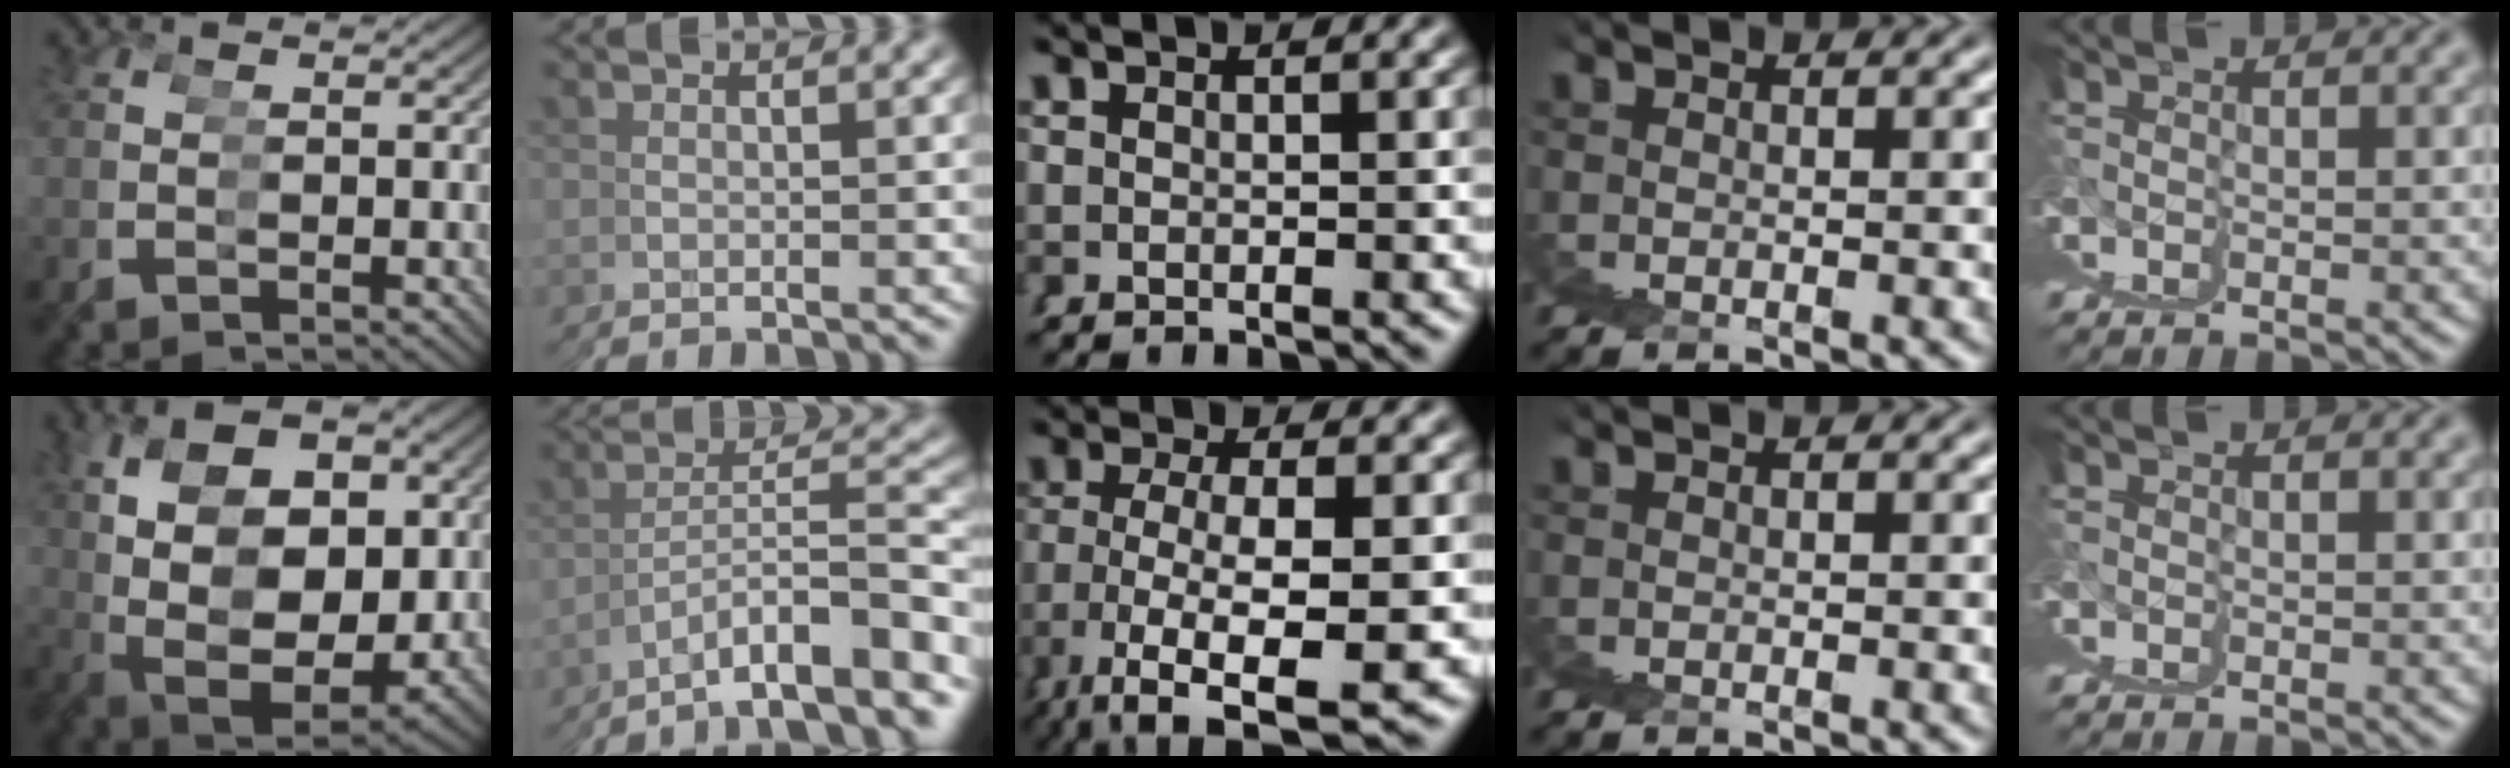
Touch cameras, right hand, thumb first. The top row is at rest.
{"thumb": {"total": 13.2, "force": [0.2, 9.6, 9.1], "torque": [-0.184, -0.031, 0.019]}, "index": {"total": 5.4, "force": [-3.3, -0.9, 4.2], "torque": [-0.063, 0.015, -0.061]}, "middle": {"total": 9.2, "force": [-5.7, 3.9, 6.2], "torque": [-0.146, -0.057, -0.063]}}